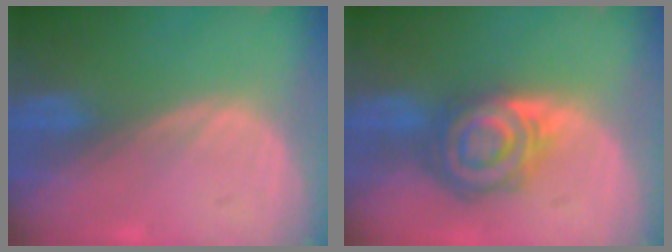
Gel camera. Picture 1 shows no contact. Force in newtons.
{"total": 8.0, "press": 7.1, "slide": 3.7}